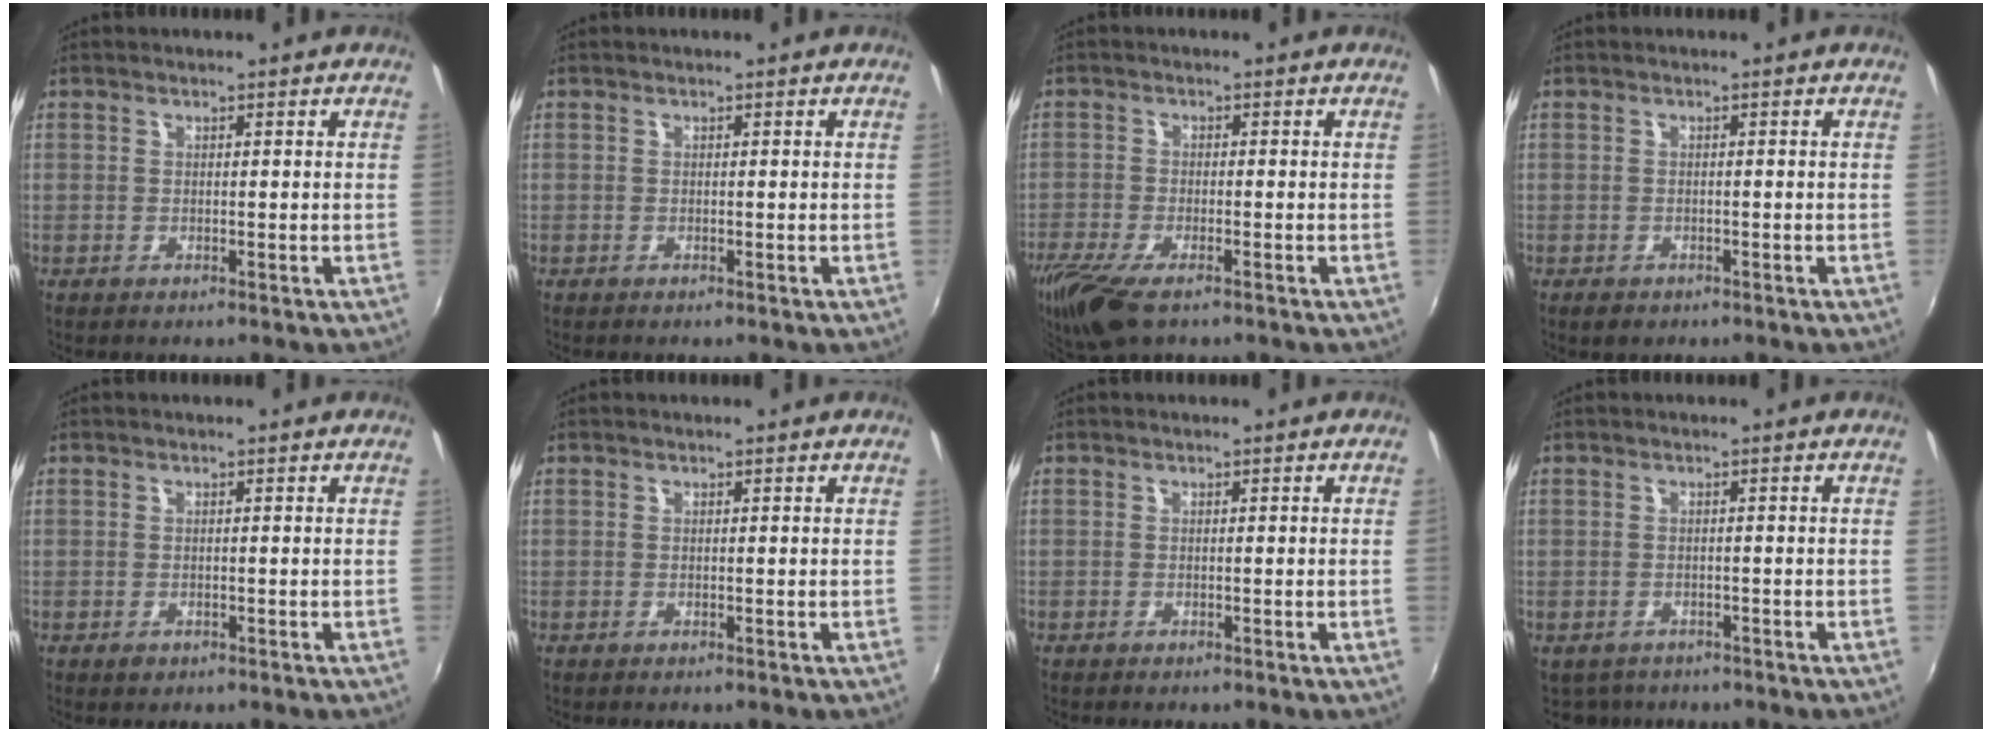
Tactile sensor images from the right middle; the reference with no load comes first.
{"total": 0.0}
{"total": 9.9, "force": [-6.8, 3.1, 6.4], "torque": [-0.154, -0.039, -0.131]}
{"total": 1.9, "force": [-1.2, 1.3, 0.8], "torque": [-0.017, -0.005, -0.017]}
{"total": 1.0, "force": [-0.6, 0.8, 0.4], "torque": [-0.006, -0.003, -0.009]}
{"total": 0.0}
{"total": 0.5, "force": [0.1, -0.3, 0.4], "torque": [0.000, -0.003, 0.000]}
{"total": 3.1, "force": [-2.3, 2.1, 0.6], "torque": [-0.019, -0.010, -0.031]}